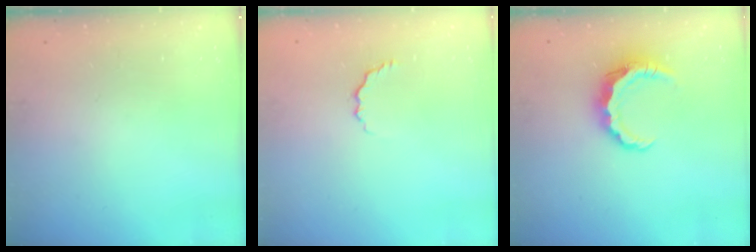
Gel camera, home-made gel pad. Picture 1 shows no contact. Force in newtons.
{"total": 4.4, "press": 4.3, "slide": 1.0}
{"total": 8.6, "press": 8.5, "slide": 1.4}